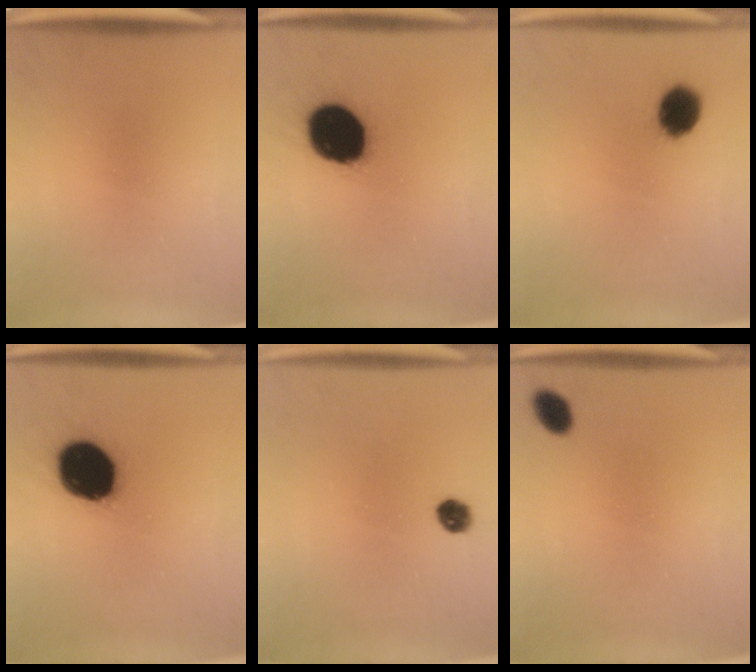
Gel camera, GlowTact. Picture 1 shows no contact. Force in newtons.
{"total": 18.9}
{"total": 7.4}
{"total": 19.6}
{"total": 3.3}
{"total": 3.2}